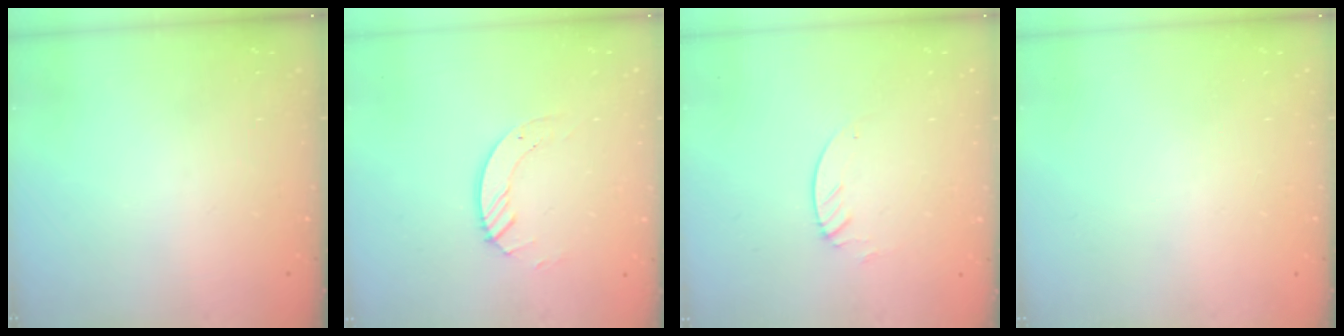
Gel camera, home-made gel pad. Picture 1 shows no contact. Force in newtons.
{"total": 5.2, "press": 5.2, "slide": 0.3}
{"total": 2.3, "press": 2.3, "slide": 0.2}
{"total": 0.0}